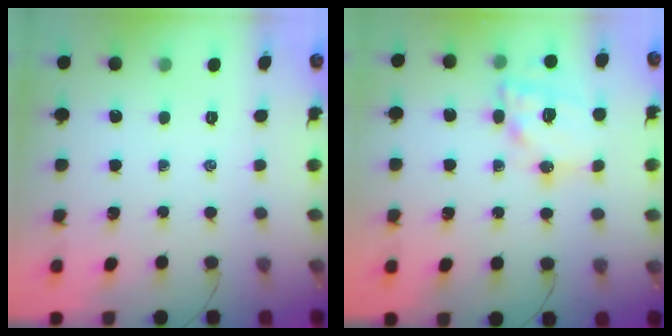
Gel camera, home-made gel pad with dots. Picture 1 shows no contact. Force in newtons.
{"total": 16.3, "press": 16.0, "slide": 3.3}